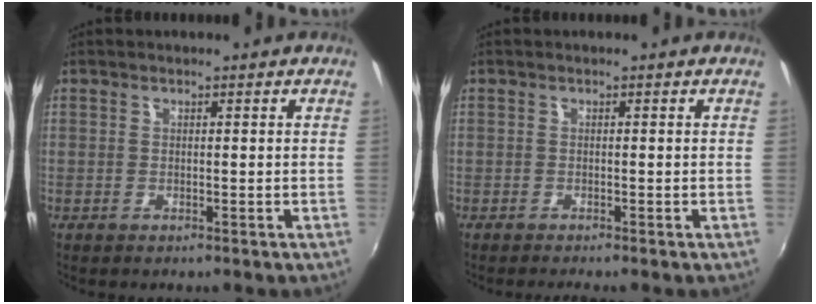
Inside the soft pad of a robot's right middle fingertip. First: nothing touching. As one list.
[{"total": 0.8, "force": [-0.8, -0.2, 0.3], "torque": [-0.002, -0.005, -0.015]}]